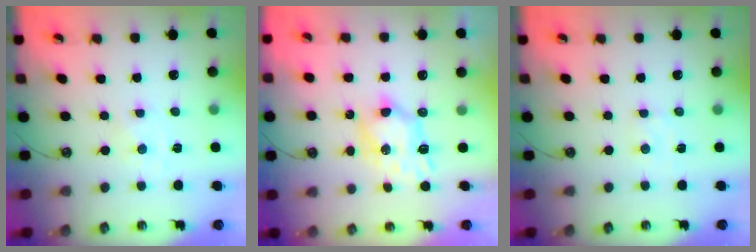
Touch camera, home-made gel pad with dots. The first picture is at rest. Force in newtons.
{"total": 8.0, "press": 8.0, "slide": 0.6}
{"total": 1.5, "press": 1.5, "slide": 0.2}